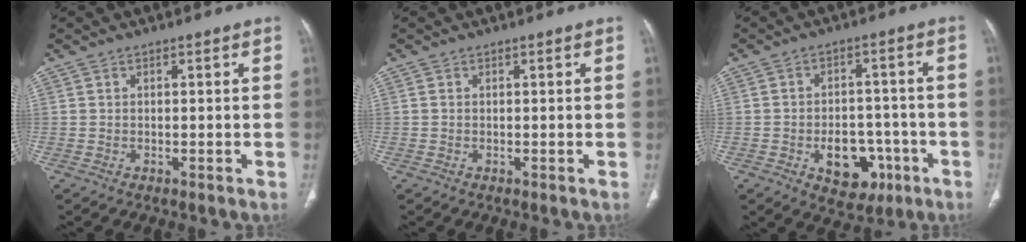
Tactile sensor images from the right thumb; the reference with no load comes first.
{"total": 0.0}
{"total": 10.3, "force": [-4.0, 7.1, 6.3], "torque": [-0.054, 0.030, -0.045]}